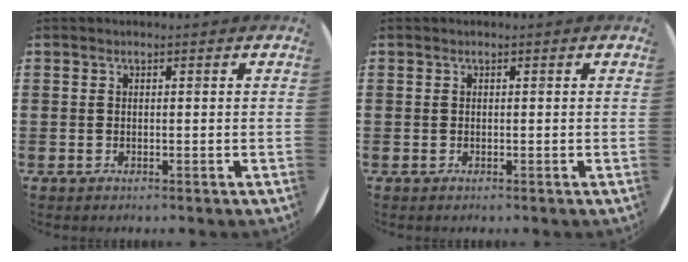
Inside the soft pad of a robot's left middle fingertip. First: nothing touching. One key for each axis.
{"total": 0.0}